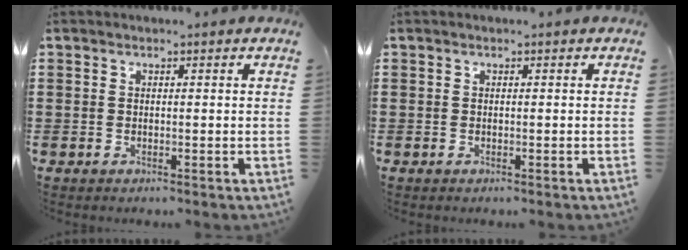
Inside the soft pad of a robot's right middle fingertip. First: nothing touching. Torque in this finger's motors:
{"motor_torque": [0.00, 0.00, 0.00, 0.00]}